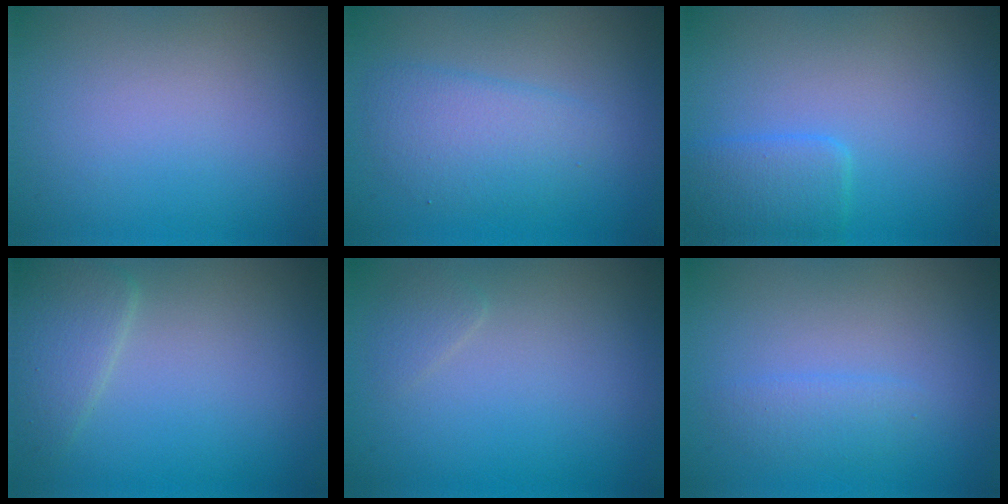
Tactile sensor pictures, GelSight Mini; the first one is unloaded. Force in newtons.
{"total": 3.2, "press": 3.2, "slide": 0.0}
{"total": 2.6, "press": 2.5, "slide": 0.3}
{"total": 2.7, "press": 2.7, "slide": 0.1}
{"total": 0.9, "press": 0.9, "slide": 0.0}
{"total": 1.5, "press": 1.5, "slide": 0.0}